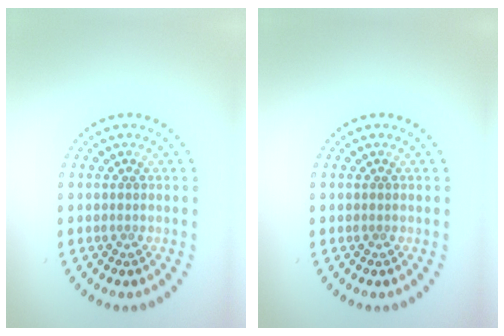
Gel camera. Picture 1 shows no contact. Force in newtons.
{"total": 0.0}